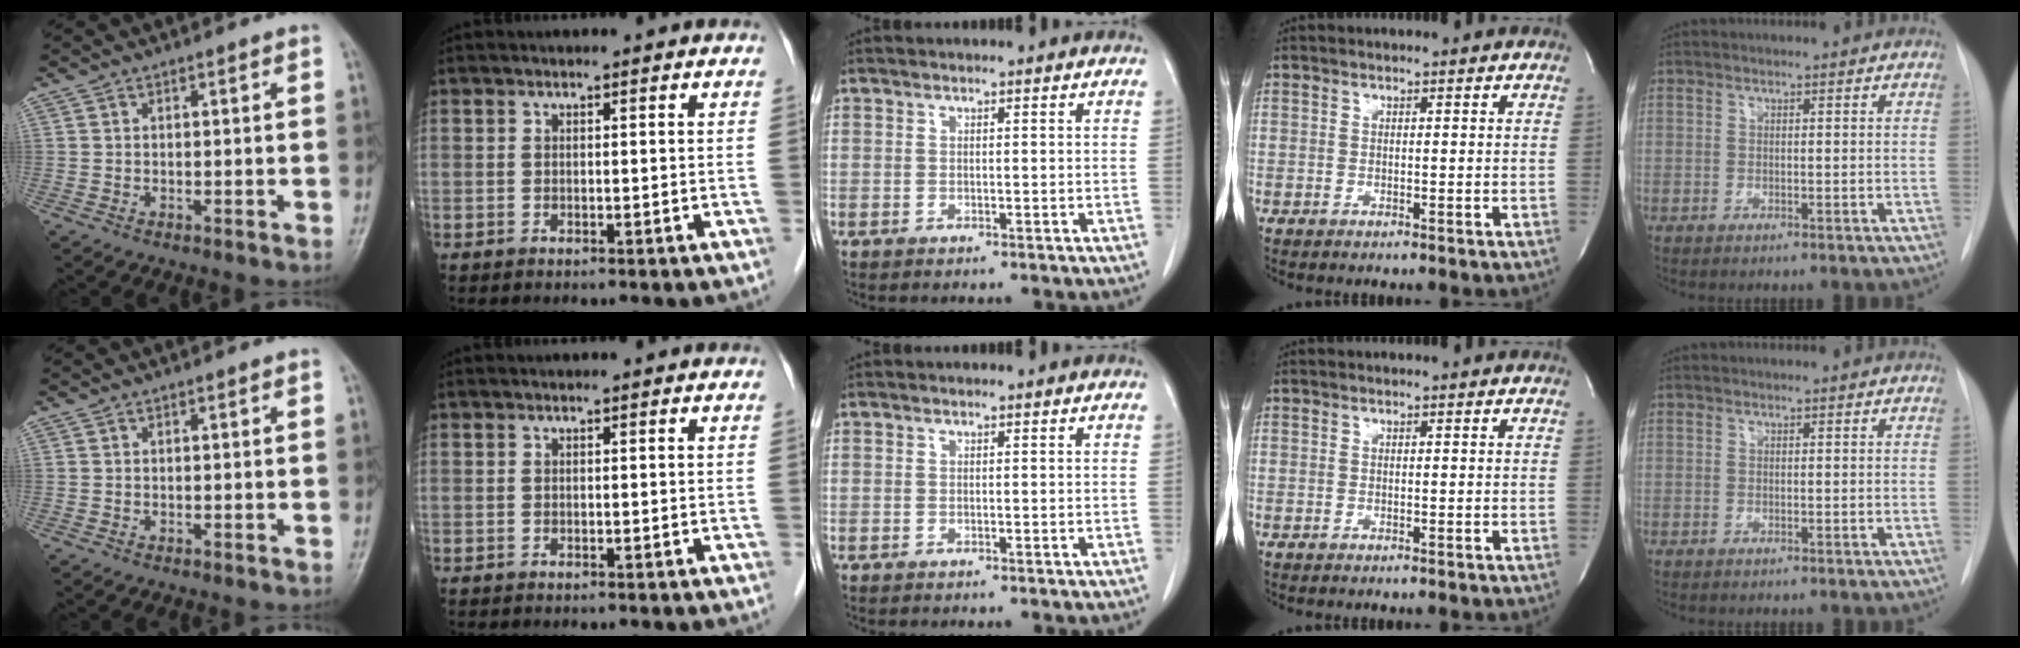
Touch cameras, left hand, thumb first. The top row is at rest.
{}